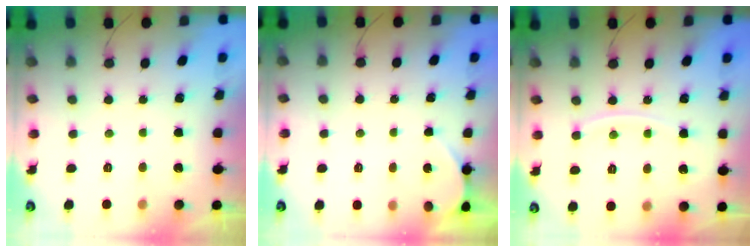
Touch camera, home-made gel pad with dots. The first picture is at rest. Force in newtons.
{"total": 2.4, "press": 2.4, "slide": 0.3}
{"total": 7.3, "press": 7.2, "slide": 1.1}